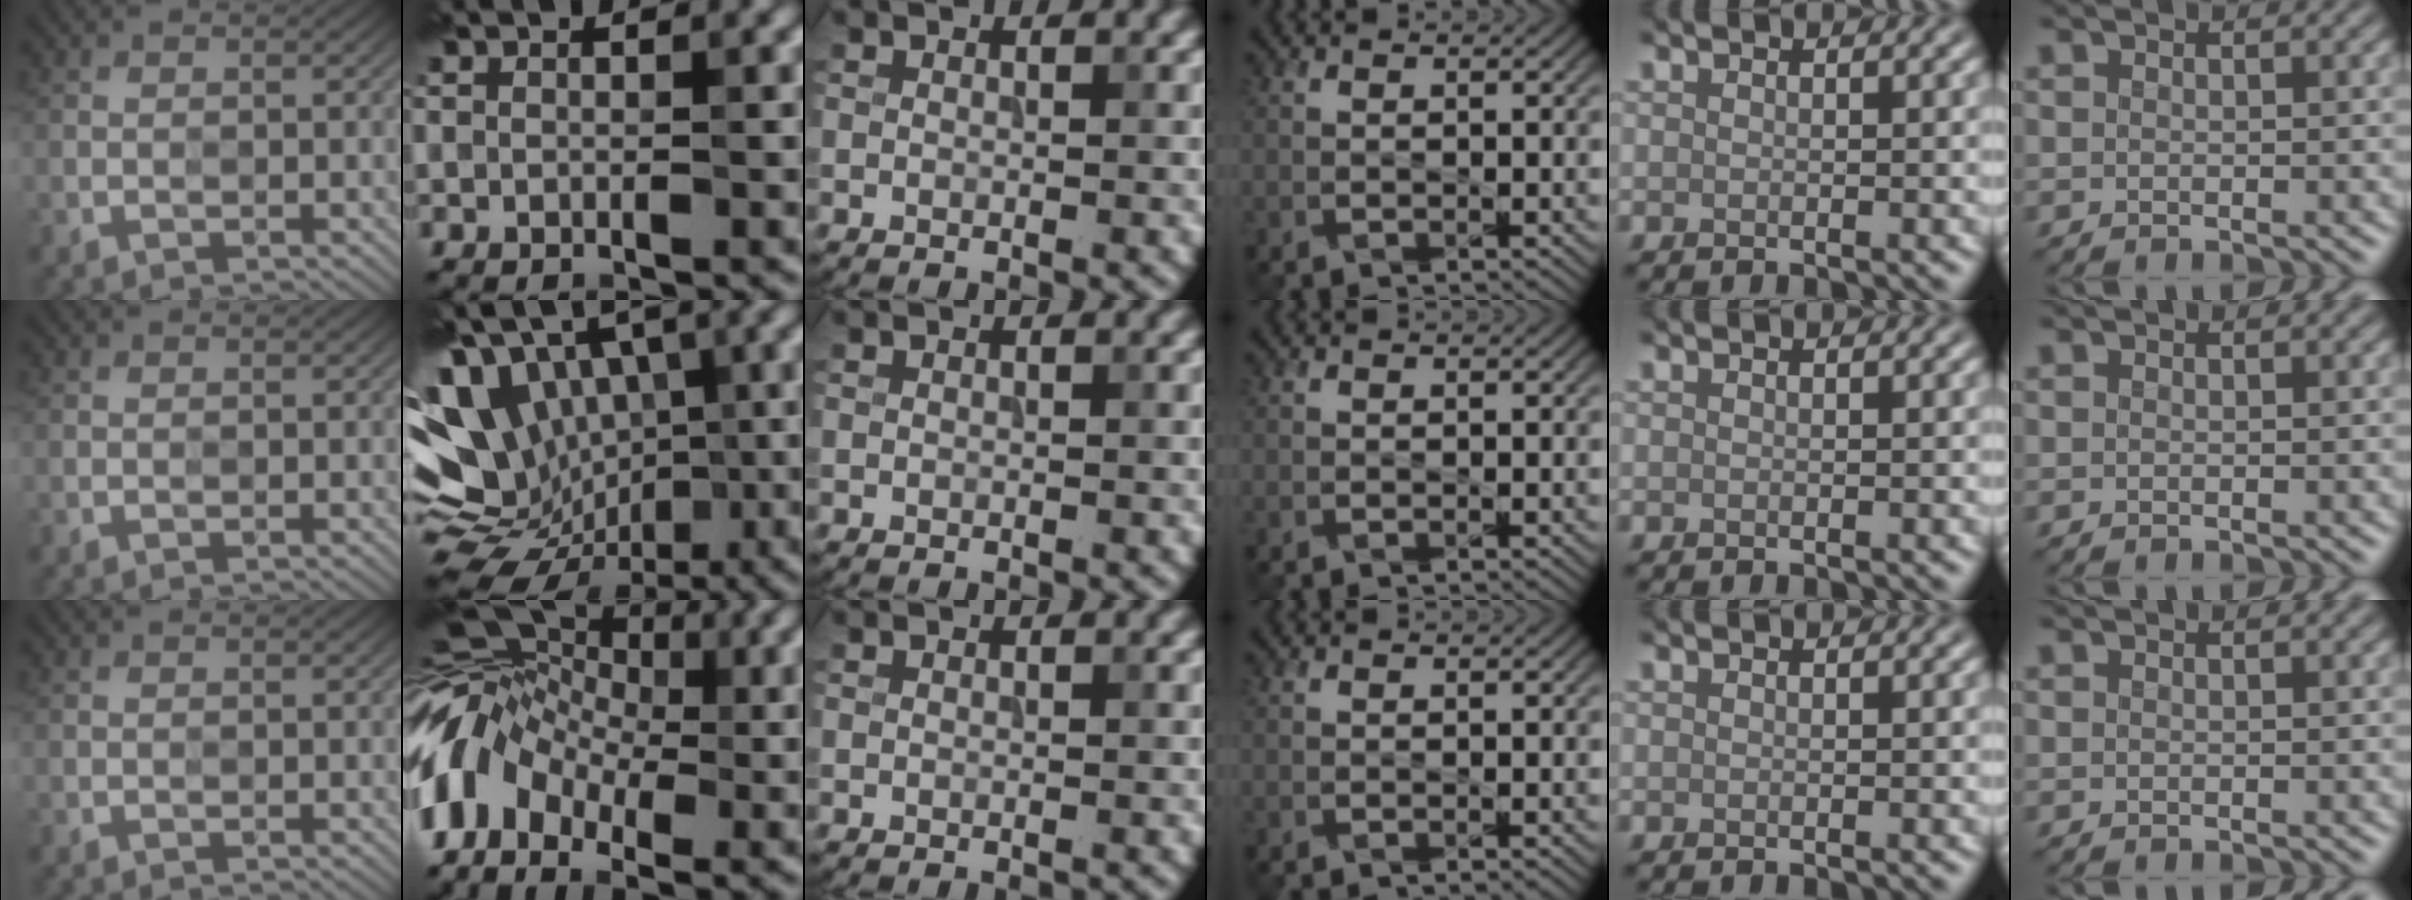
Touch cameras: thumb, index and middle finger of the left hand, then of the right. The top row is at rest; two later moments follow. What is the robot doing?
{"motion": "press", "object": "sticky note"}